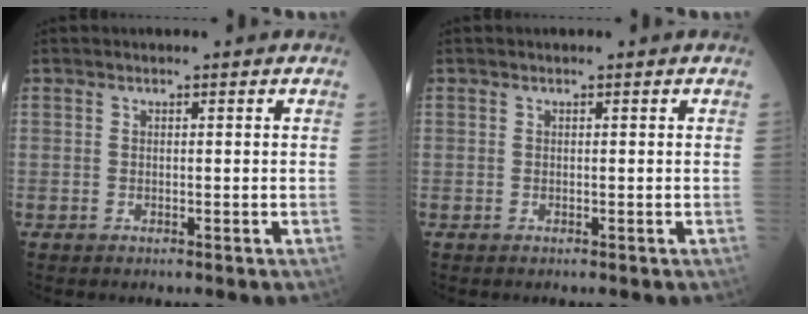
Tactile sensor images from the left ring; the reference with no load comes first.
{"total": 0.0}